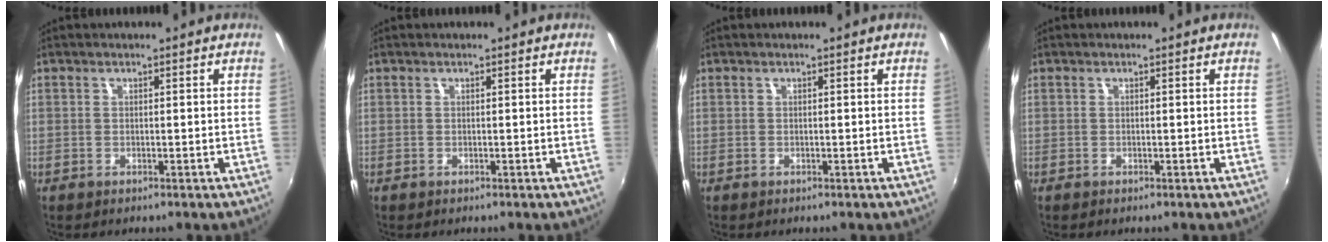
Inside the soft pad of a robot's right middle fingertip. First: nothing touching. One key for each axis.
{"total": 0.0}
{"total": 0.0}
{"total": 0.0}